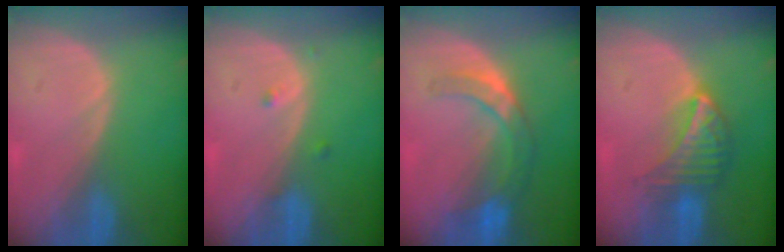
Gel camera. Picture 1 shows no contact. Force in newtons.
{"total": 1.1, "press": 1.1, "slide": 0.1}
{"total": 7.3, "press": 6.4, "slide": 3.5}
{"total": 7.0, "press": 6.2, "slide": 3.2}